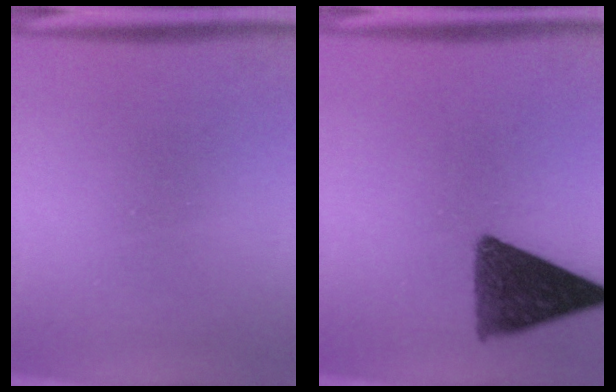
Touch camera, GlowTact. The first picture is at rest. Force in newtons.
{"total": 11.0}